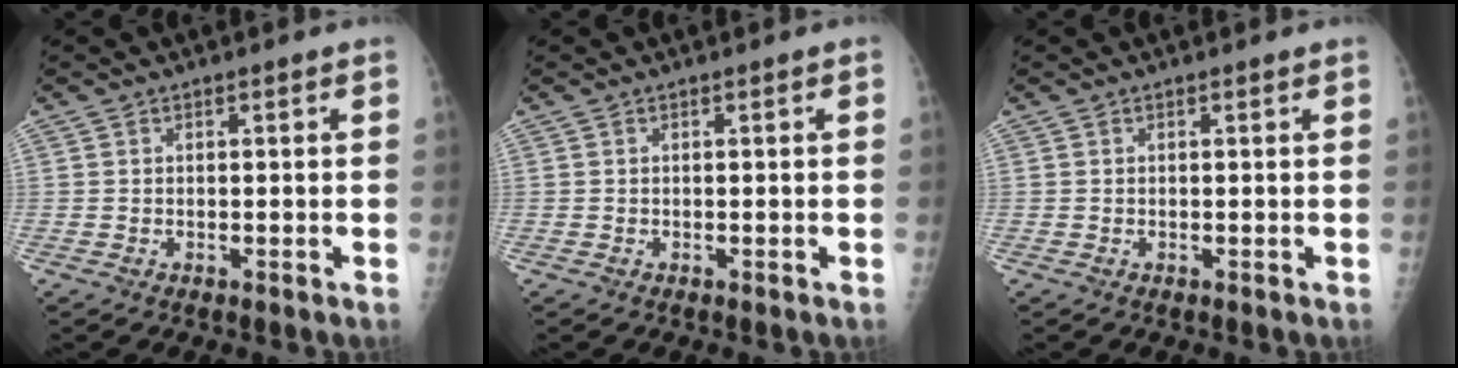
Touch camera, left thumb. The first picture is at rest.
{"total": 0.0}
{"total": 0.0}